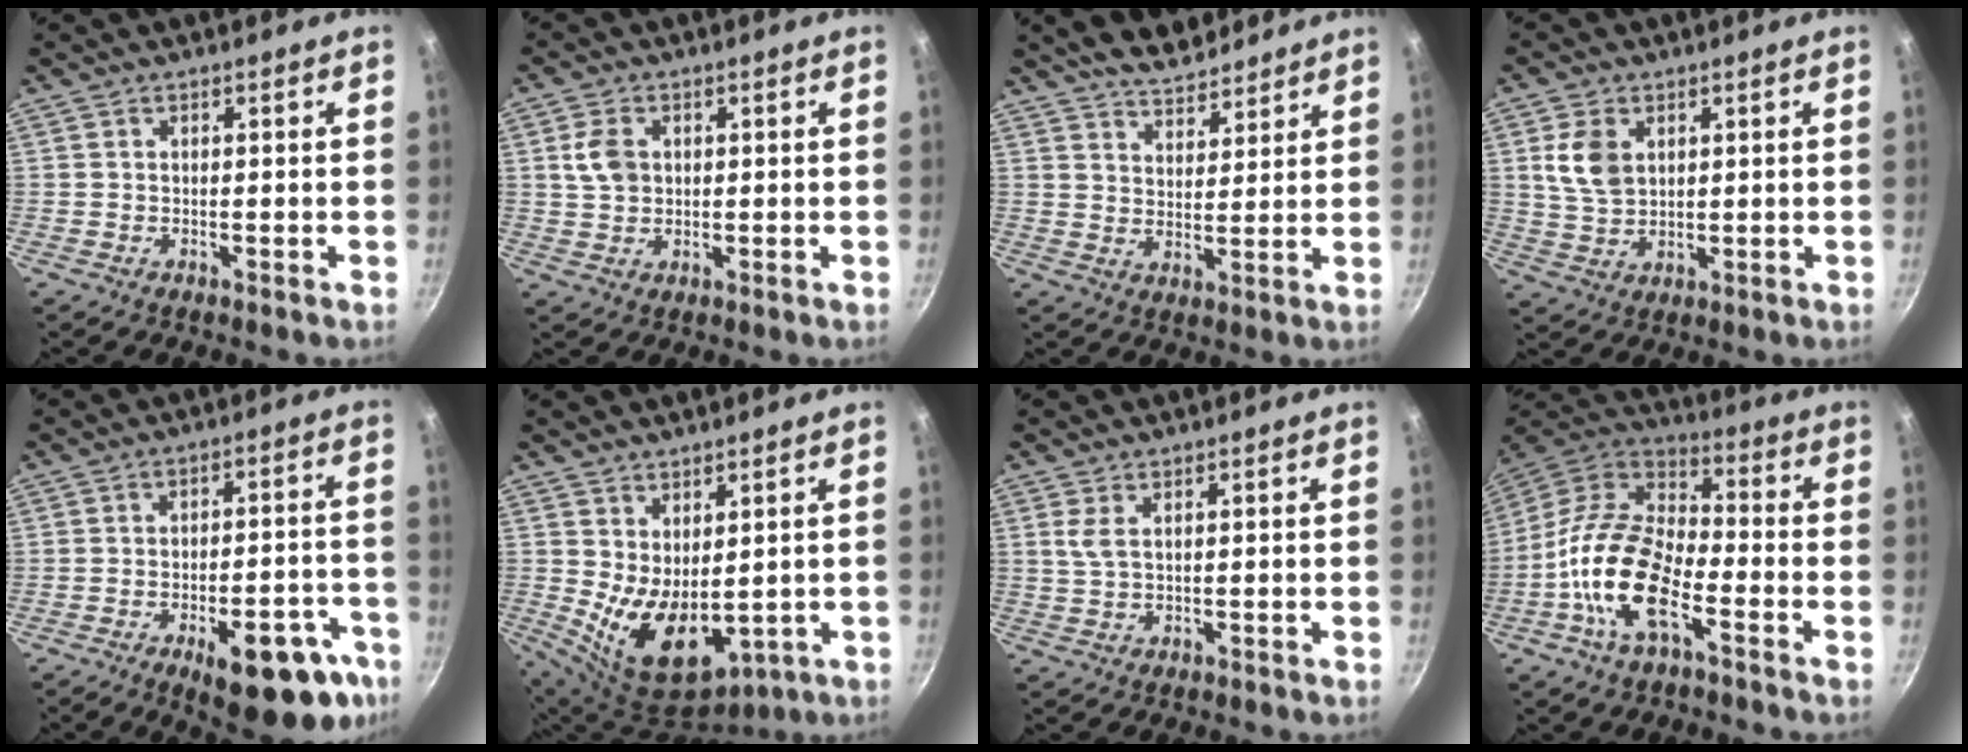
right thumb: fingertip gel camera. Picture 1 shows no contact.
{"total": 5.0, "force": [1.0, 3.7, 3.2], "torque": [-0.053, 0.000, 0.018]}
{"total": 9.2, "force": [7.8, 3.5, 3.3], "torque": [-0.027, -0.039, 0.128]}
{"total": 7.1, "force": [2.2, 4.8, 4.7], "torque": [-0.082, -0.011, 0.045]}
{"total": 17.1, "force": [-8.6, 7.1, 12.9], "torque": [-0.114, 0.038, -0.104]}
{"total": 11.4, "force": [0.7, 6.9, 9.0], "torque": [-0.126, -0.036, 0.041]}
{"total": 2.3, "force": [0.8, 0.9, 2.0], "torque": [-0.044, -0.004, 0.018]}
{"total": 16.5, "force": [-6.4, 7.5, 13.2], "torque": [-0.246, 0.048, -0.142]}